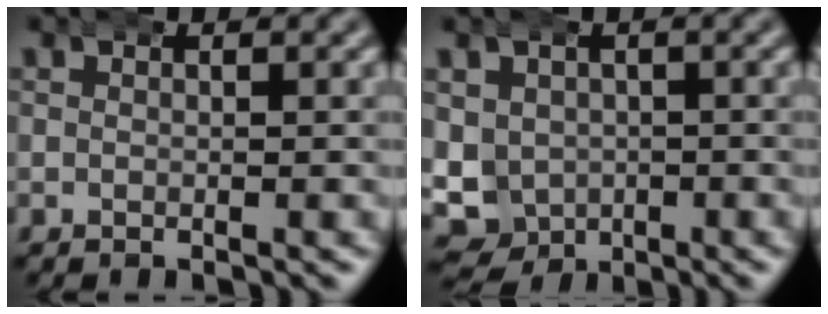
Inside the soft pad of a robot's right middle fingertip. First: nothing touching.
{"total": 11.1, "force": [-3.2, 10.0, 3.6], "torque": [-0.090, -0.051, -0.044]}